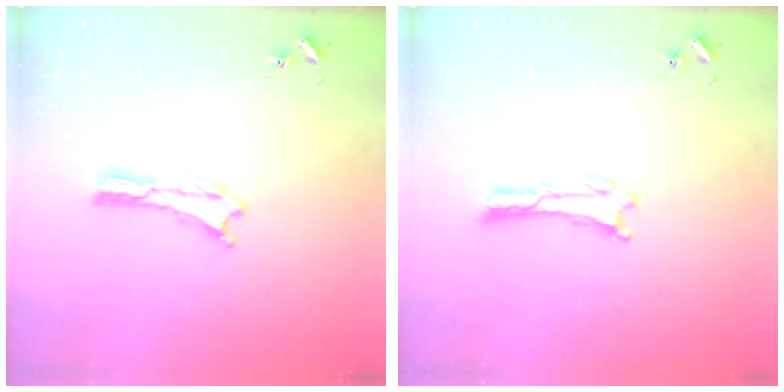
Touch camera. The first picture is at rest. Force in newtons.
{"total": 0.0}